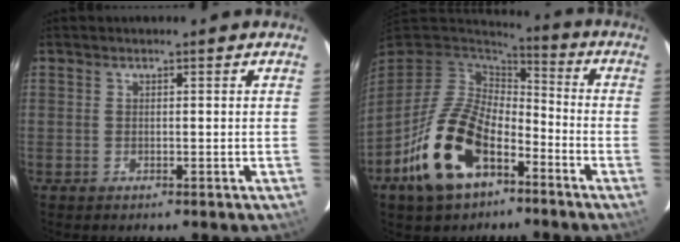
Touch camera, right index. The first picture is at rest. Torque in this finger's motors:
{"motor_torque": [0.83, -0.55, 1.06, 0.21]}